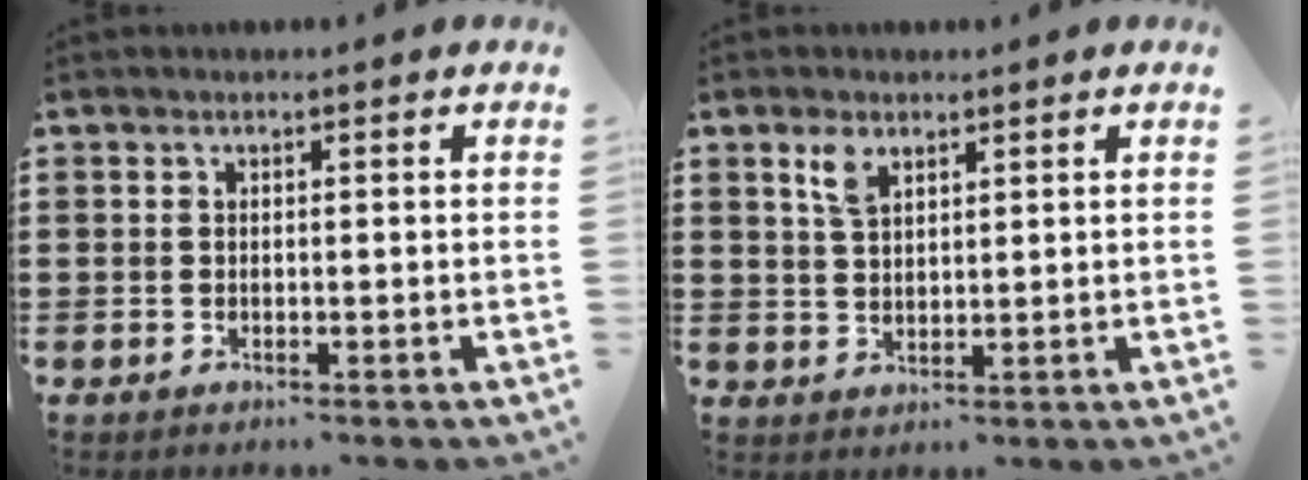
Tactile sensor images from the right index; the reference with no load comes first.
{"total": 3.5, "force": [2.2, 1.7, 2.2], "torque": [-0.052, 0.006, 0.039]}